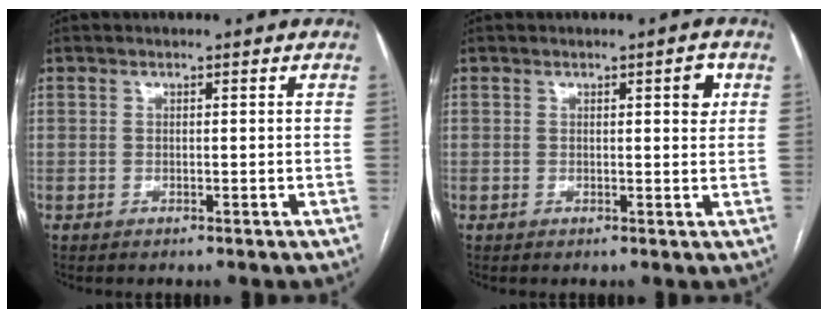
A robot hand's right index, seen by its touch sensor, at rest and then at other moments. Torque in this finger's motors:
{"motor_torque": [0.03, 0.00, 0.02, 0.03]}